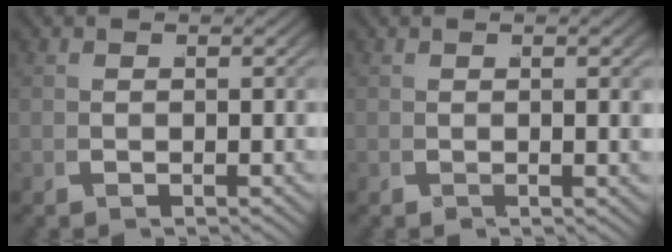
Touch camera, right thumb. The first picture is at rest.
{"total": 1.3, "force": [0.3, 0.5, 1.2], "torque": [-0.028, 0.002, 0.006]}